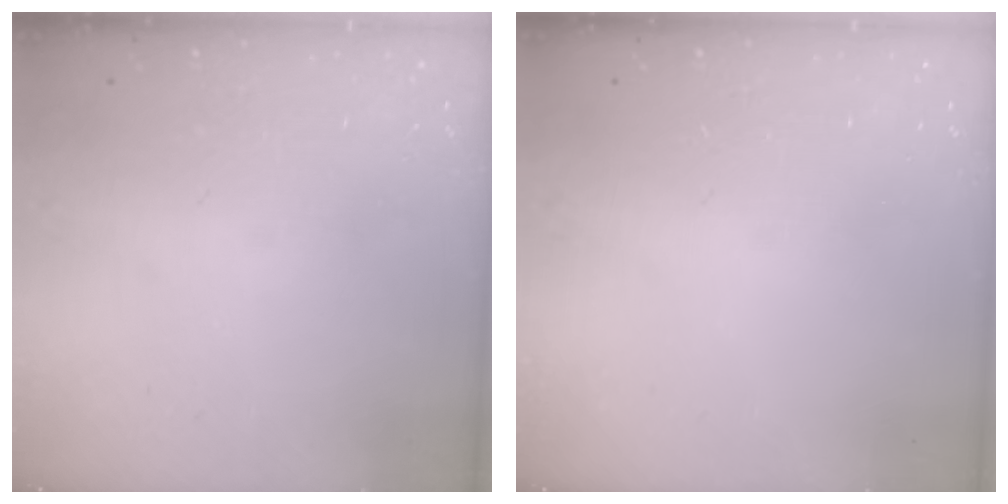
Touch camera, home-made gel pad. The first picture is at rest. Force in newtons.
{"total": 0.0}